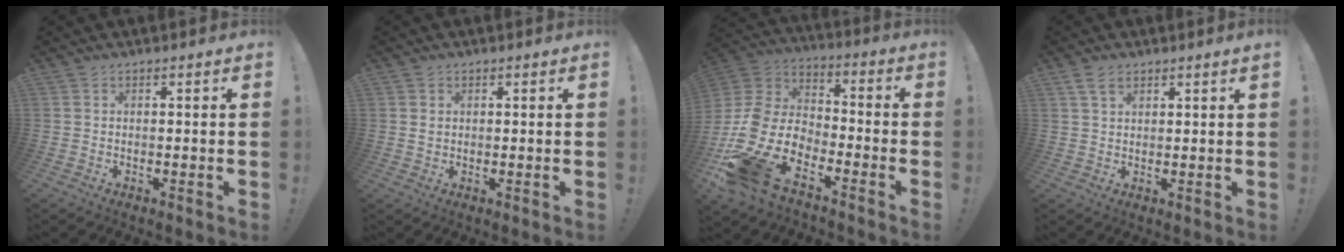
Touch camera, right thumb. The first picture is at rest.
{"total": 1.3, "force": [0.4, 1.2, 0.1], "torque": [0.006, 0.000, 0.006]}
{"total": 17.5, "force": [-11.1, 9.5, 9.6], "torque": [-0.216, 0.048, -0.192]}
{"total": 3.8, "force": [2.5, 1.2, 2.6], "torque": [-0.040, -0.008, 0.045]}